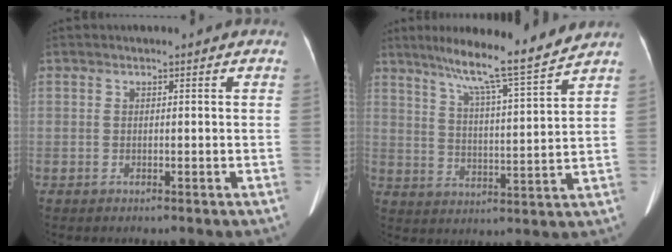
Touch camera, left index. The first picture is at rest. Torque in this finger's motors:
{"motor_torque": [-0.13, -1.98, 0.63, 0.15]}